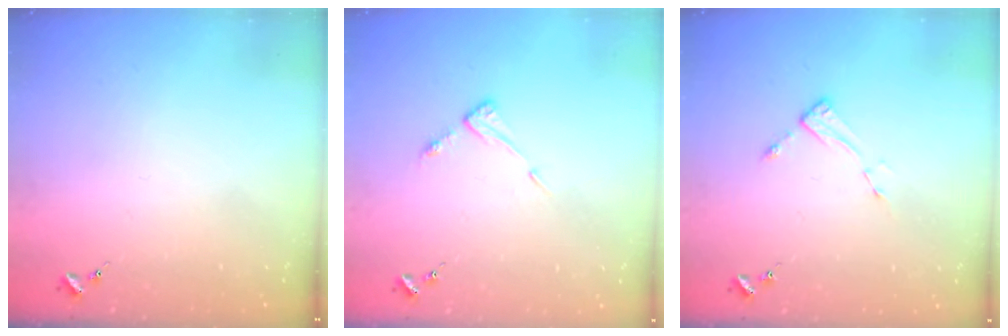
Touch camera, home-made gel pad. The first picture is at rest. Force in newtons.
{"total": 5.3, "press": 5.3, "slide": 0.4}
{"total": 3.8, "press": 3.8, "slide": 0.3}